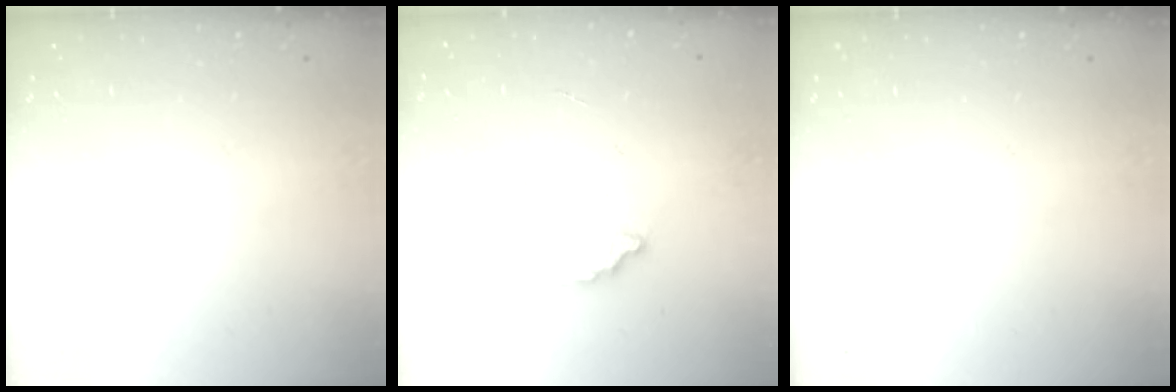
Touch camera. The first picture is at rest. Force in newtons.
{"total": 2.8, "press": 2.8, "slide": 0.2}
{"total": 0.0}